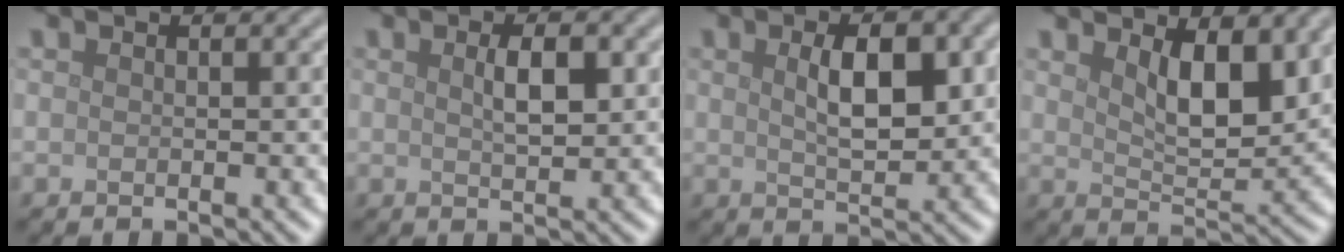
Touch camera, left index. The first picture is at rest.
{"total": 2.8, "force": [0.8, 1.0, 2.5], "torque": [-0.046, 0.001, 0.015]}
{"total": 5.1, "force": [1.1, 2.1, 4.5], "torque": [-0.078, 0.002, 0.022]}
{"total": 5.7, "force": [2.5, 2.3, 4.5], "torque": [-0.079, -0.009, 0.045]}